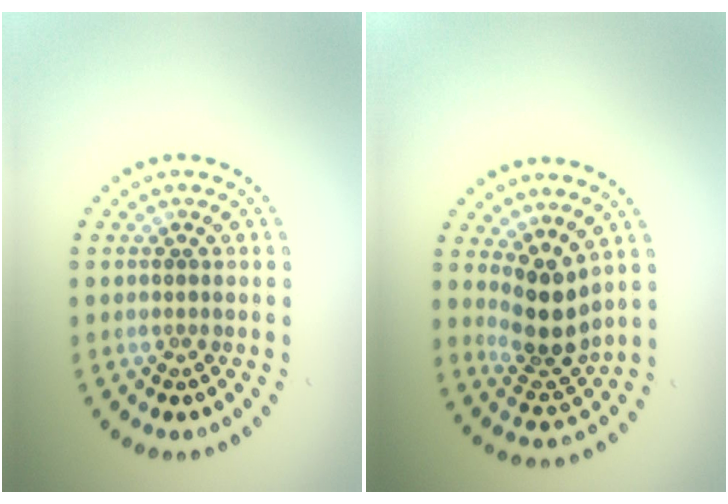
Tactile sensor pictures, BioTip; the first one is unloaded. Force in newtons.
{"total": 4.0, "press": 3.1, "slide": 2.4}